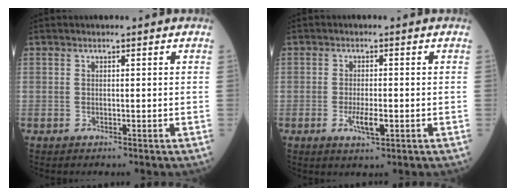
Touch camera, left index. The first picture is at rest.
{"total": 3.3, "force": [-1.1, 0.8, 3.0], "torque": [-0.060, -0.002, -0.018]}